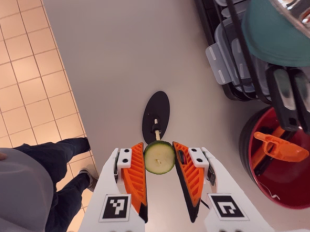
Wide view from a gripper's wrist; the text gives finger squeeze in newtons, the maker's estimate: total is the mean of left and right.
{"total": 7.5, "left": 7.7, "right": 7.3}